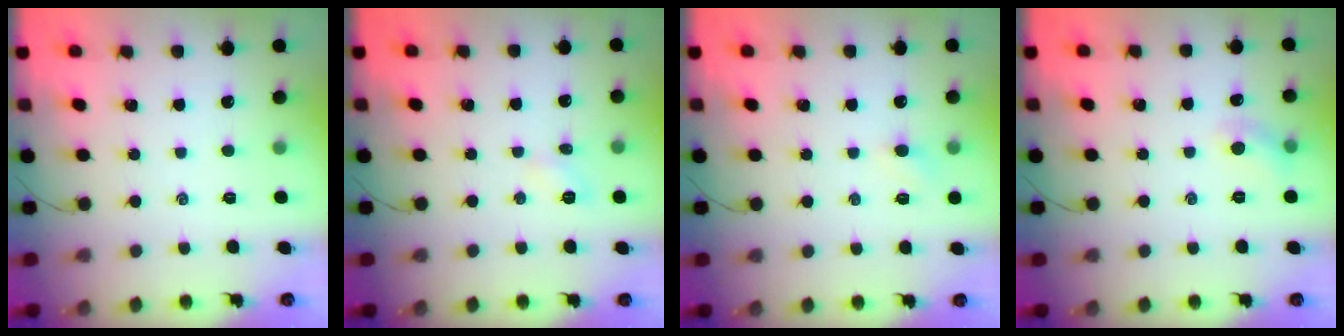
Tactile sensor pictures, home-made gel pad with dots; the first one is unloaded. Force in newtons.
{"total": 3.9, "press": 3.6, "slide": 1.3}
{"total": 2.7, "press": 2.6, "slide": 0.9}
{"total": 5.0, "press": 4.8, "slide": 1.4}